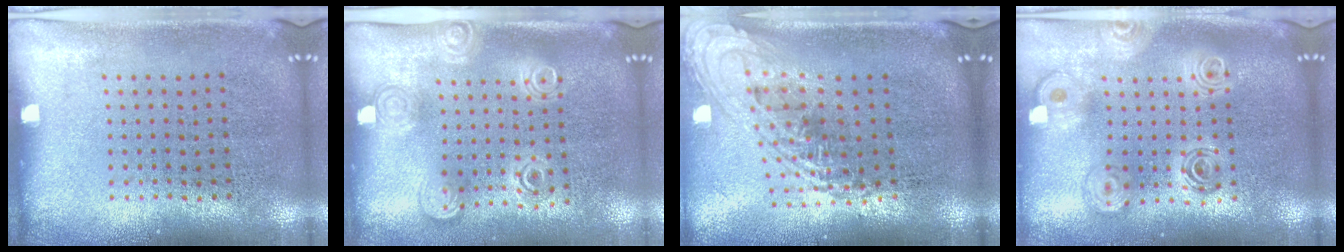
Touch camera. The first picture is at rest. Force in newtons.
{"total": 1.7, "press": 1.4, "slide": 1.0}
{"total": 2.1, "press": 1.5, "slide": 1.4}
{"total": 2.2, "press": 1.8, "slide": 1.3}